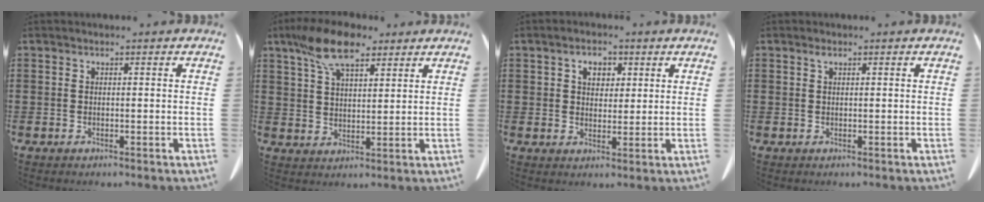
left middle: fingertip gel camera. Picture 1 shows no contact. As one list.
[{"total": 10.0, "force": [6.8, 3.7, 6.3], "torque": [-0.141, -0.003, 0.127]}, {"total": 3.8, "force": [1.6, 2.6, 2.2], "torque": [-0.037, 0.005, 0.023]}, {"total": 0.7, "force": [0.3, 0.2, 0.5], "torque": [-0.012, 0.001, 0.006]}]